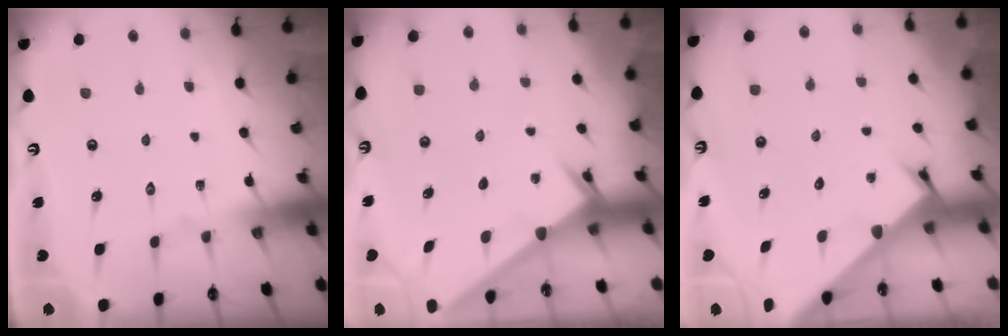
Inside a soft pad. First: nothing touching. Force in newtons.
{"total": 2.4, "press": 2.4, "slide": 0.2}
{"total": 3.7, "press": 3.7, "slide": 0.2}